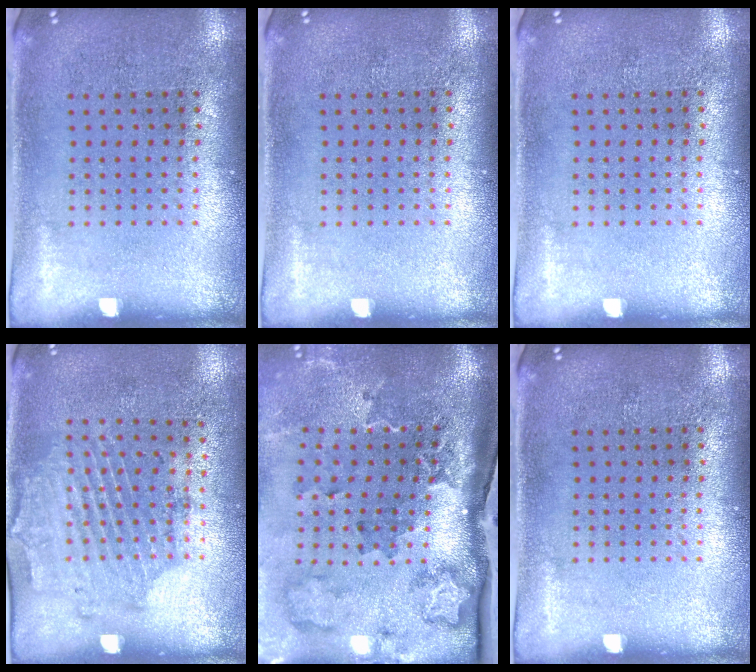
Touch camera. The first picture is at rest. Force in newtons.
{"total": 0.0}
{"total": 0.0}
{"total": 1.7, "press": 1.2, "slide": 1.1}
{"total": 3.1, "press": 2.1, "slide": 2.3}
{"total": 0.0}